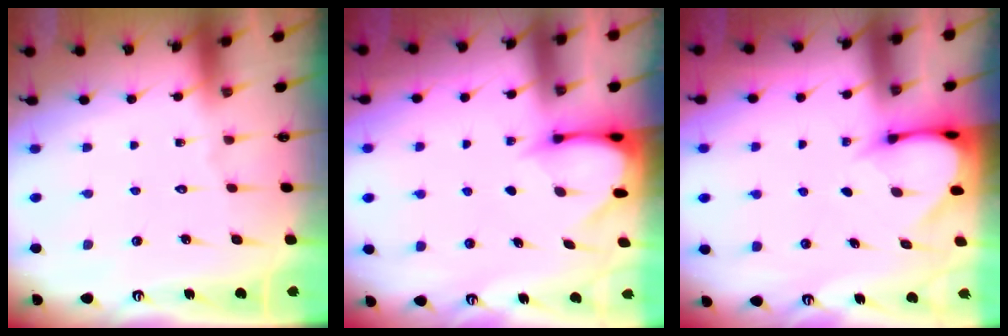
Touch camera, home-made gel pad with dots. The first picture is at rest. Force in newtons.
{"total": 3.2, "press": 3.2, "slide": 0.3}
{"total": 3.3, "press": 3.3, "slide": 0.2}